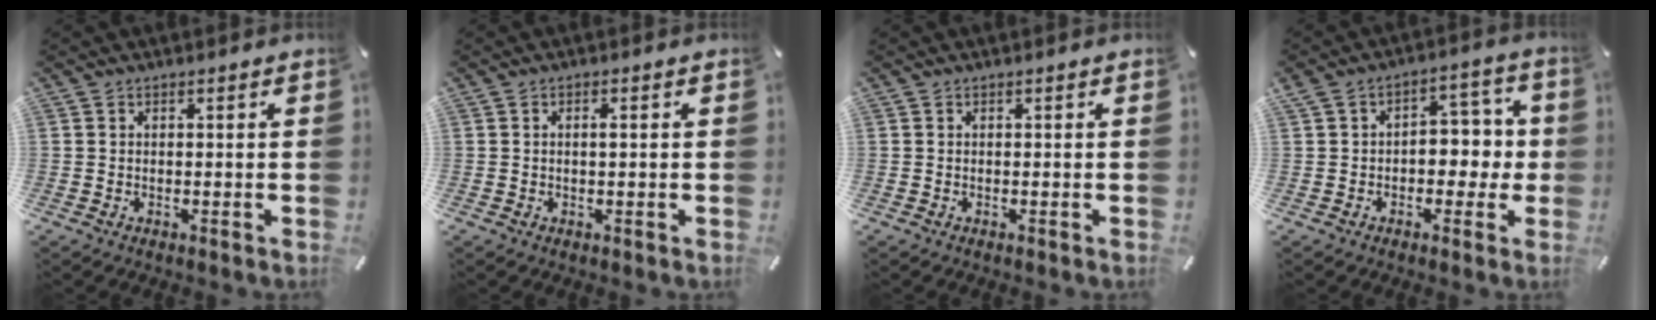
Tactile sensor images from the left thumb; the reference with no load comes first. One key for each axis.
{"total": 1.4, "fx": 0.2, "fy": 0.4, "fz": 1.4, "tx": -0.026, "ty": 0.003, "tz": 0.001}
{"total": 0.0}
{"total": 8.2, "fx": -0.8, "fy": 6.2, "fz": 5.3, "tx": -0.061, "ty": 0.011, "tz": -0.020}